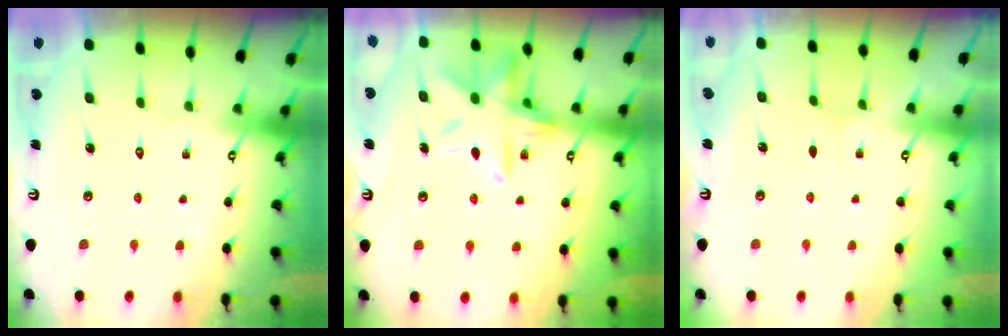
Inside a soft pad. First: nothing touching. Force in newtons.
{"total": 16.0, "press": 15.9, "slide": 1.2}
{"total": 0.6, "press": 0.6, "slide": 0.2}